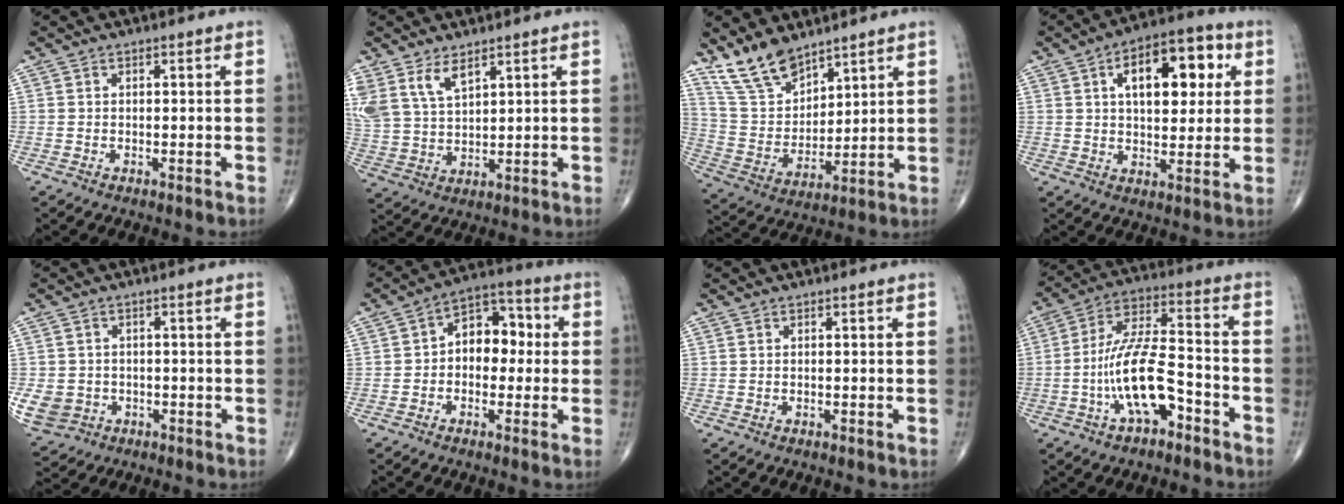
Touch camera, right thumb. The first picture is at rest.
{"total": 8.8, "force": [5.5, 4.2, 5.4], "torque": [-0.104, -0.017, 0.124]}
{"total": 11.5, "force": [9.2, 5.1, 4.9], "torque": [-0.078, -0.050, 0.193]}
{"total": 15.3, "force": [4.6, 7.9, 12.3], "torque": [-0.139, 0.008, 0.065]}
{"total": 7.3, "force": [-2.1, 6.4, 2.7], "torque": [-0.061, 0.008, -0.024]}
{"total": 9.8, "force": [0.3, 6.8, 7.1], "torque": [-0.062, 0.036, -0.009]}
{"total": 0.0}
{"total": 14.2, "force": [-5.4, 5.6, 11.9], "torque": [-0.226, 0.049, -0.097]}